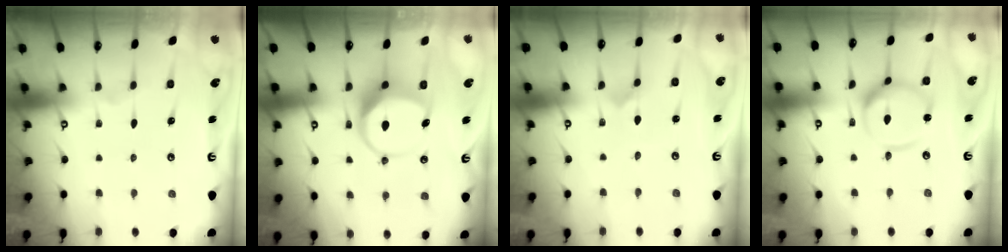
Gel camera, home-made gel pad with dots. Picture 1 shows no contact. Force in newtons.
{"total": 9.1, "press": 9.1, "slide": 0.6}
{"total": 0.0}
{"total": 10.9, "press": 10.9, "slide": 1.1}